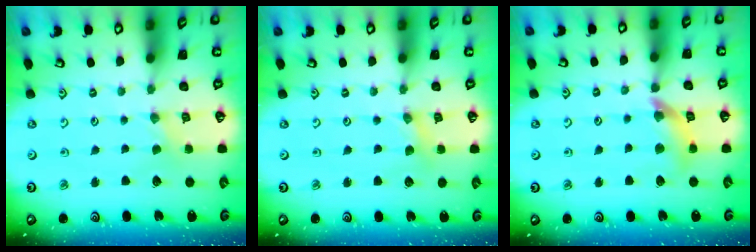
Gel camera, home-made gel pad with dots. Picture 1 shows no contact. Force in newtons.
{"total": 1.4, "press": 1.4, "slide": 0.3}
{"total": 10.7, "press": 10.6, "slide": 1.4}